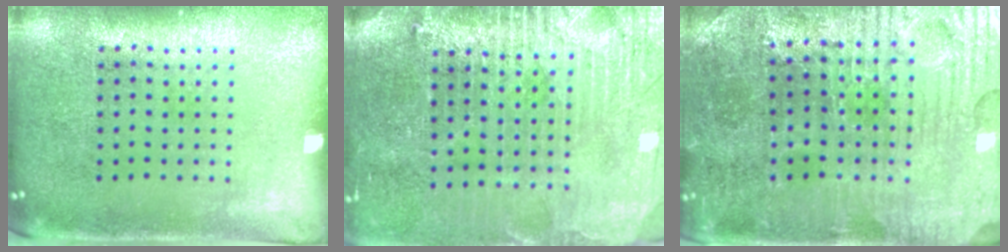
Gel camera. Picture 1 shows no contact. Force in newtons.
{"total": 3.7, "press": 3.5, "slide": 1.3}
{"total": 3.7, "press": 3.7, "slide": 0.6}